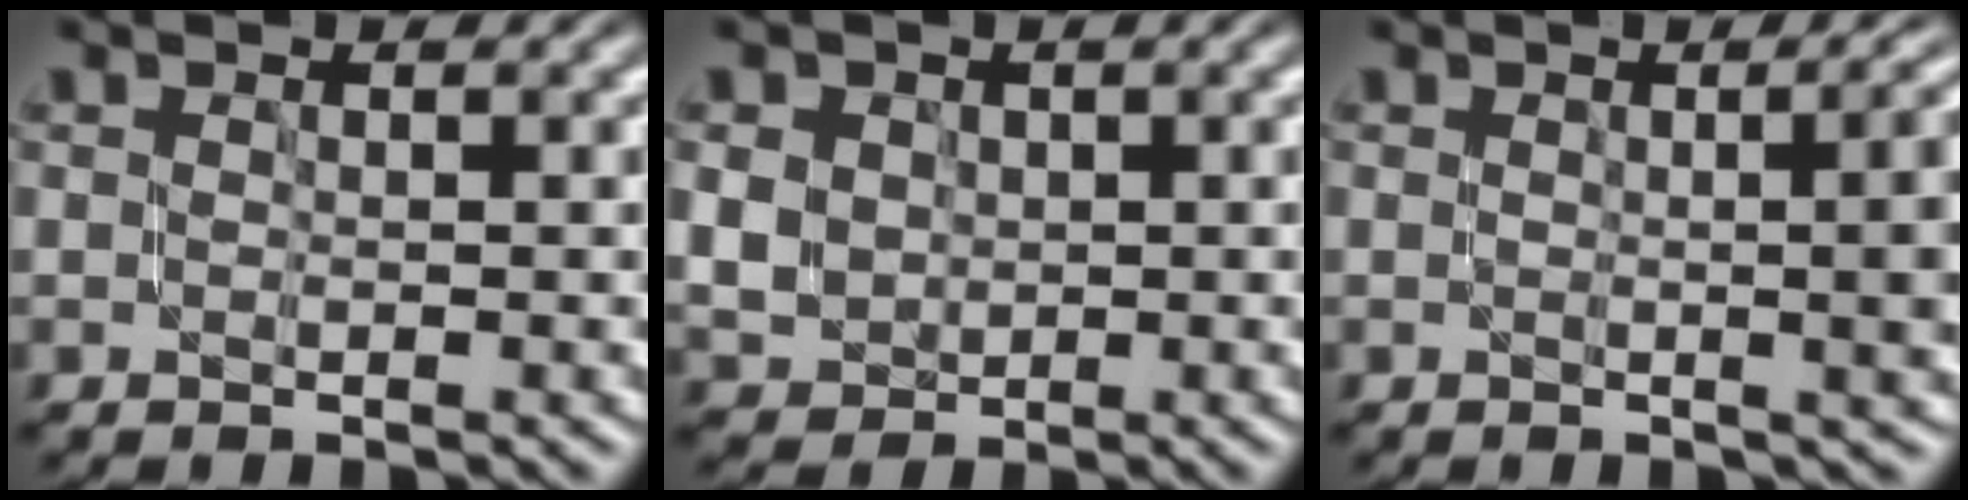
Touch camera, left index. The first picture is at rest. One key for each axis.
{"total": 3.2, "fx": 0.6, "fy": 2.8, "fz": 1.4, "tx": -0.044, "ty": 0.000, "tz": 0.016}
{"total": 8.8, "fx": 0.9, "fy": 4.0, "fz": 7.7, "tx": -0.037, "ty": 0.019, "tz": 0.010}